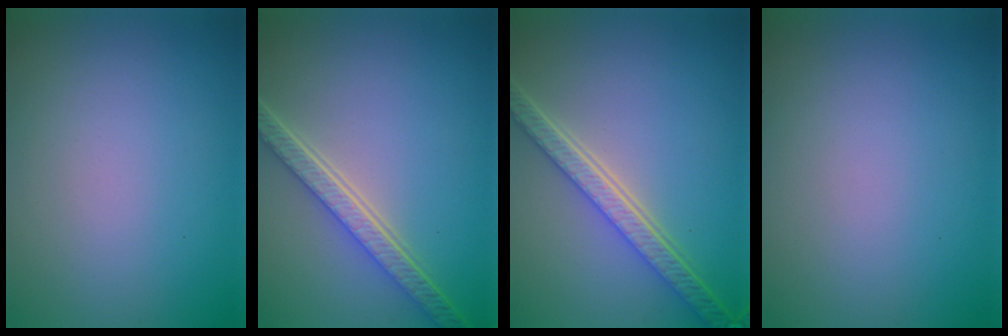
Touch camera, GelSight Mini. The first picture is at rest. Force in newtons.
{"total": 5.3, "press": 3.9, "slide": 3.5}
{"total": 5.5, "press": 4.1, "slide": 3.6}
{"total": 0.0}